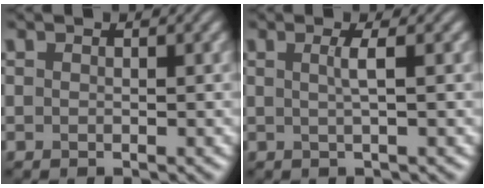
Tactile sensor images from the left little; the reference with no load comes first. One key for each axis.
{"total": 1.9, "fx": 0.3, "fy": 0.4, "fz": 1.8, "tx": -0.034, "ty": 0.004, "tz": 0.000}